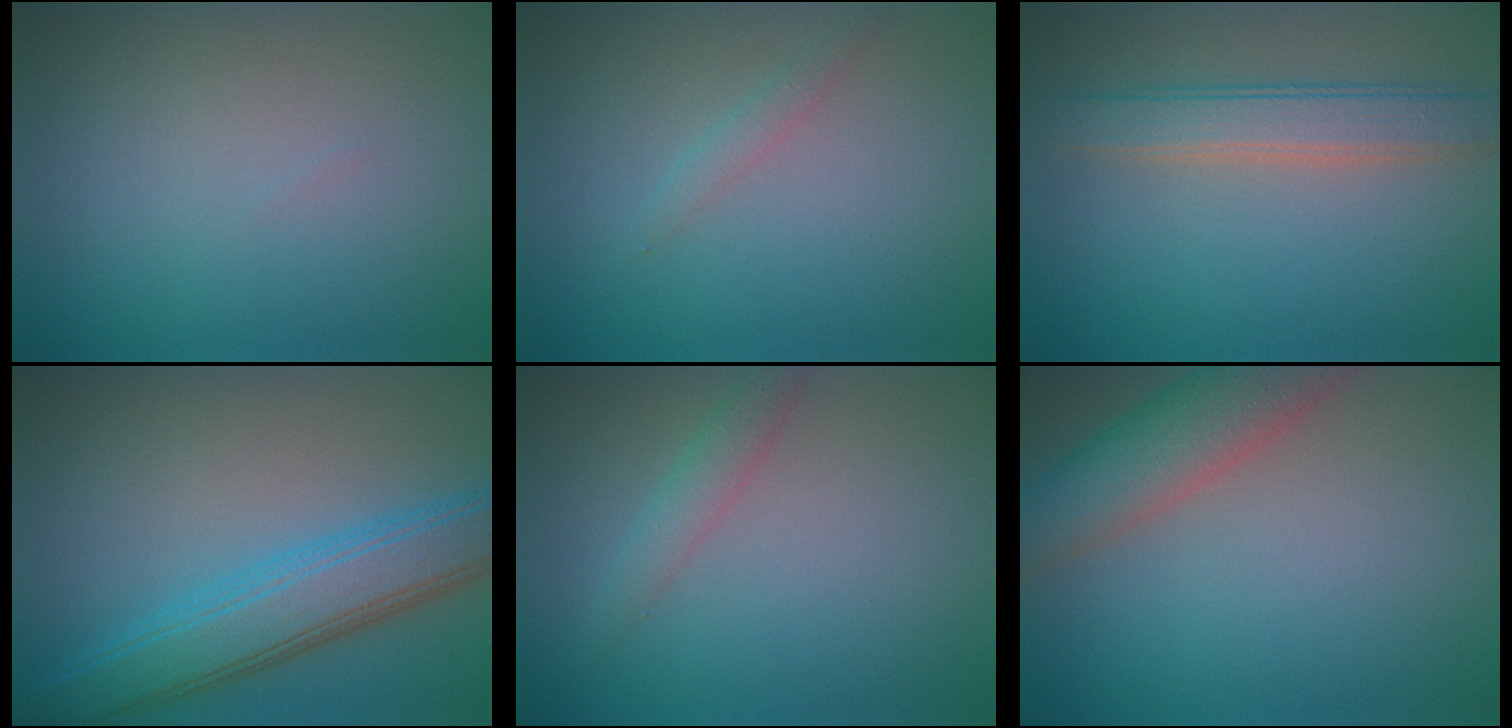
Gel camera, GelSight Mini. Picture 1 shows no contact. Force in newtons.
{"total": 1.0, "press": 0.9, "slide": 0.1}
{"total": 3.8, "press": 3.7, "slide": 0.4}
{"total": 6.7, "press": 6.7, "slide": 0.4}
{"total": 1.9, "press": 1.9, "slide": 0.1}
{"total": 6.1, "press": 6.1, "slide": 0.5}